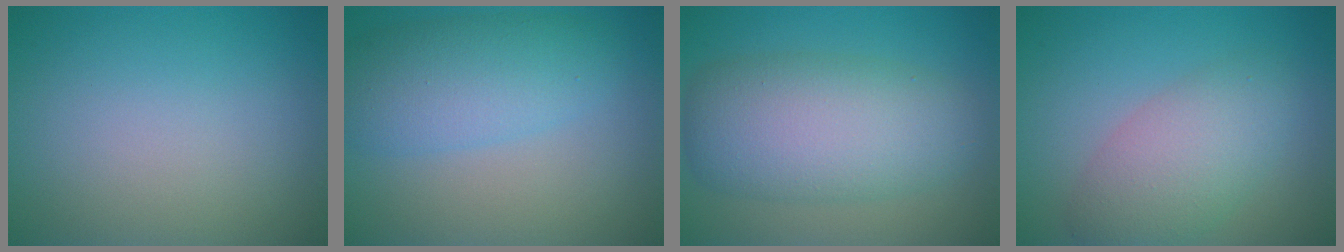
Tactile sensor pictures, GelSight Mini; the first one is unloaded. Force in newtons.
{"total": 6.9, "press": 6.9, "slide": 0.2}
{"total": 7.9, "press": 7.9, "slide": 0.0}
{"total": 5.0, "press": 5.0, "slide": 0.3}